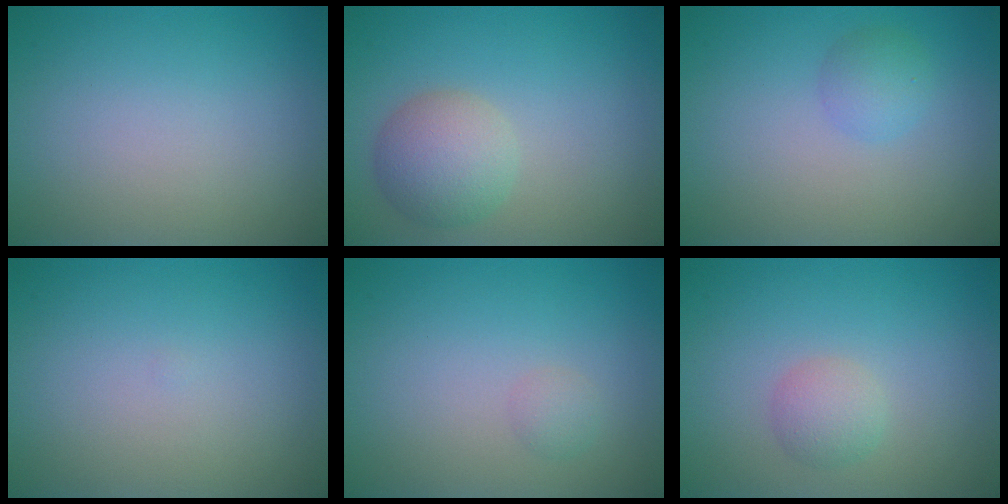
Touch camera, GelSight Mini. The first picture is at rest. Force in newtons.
{"total": 3.8, "press": 3.8, "slide": 0.3}
{"total": 1.8, "press": 1.7, "slide": 0.2}
{"total": 0.0}
{"total": 0.9, "press": 0.9, "slide": 0.0}
{"total": 1.9, "press": 1.9, "slide": 0.1}